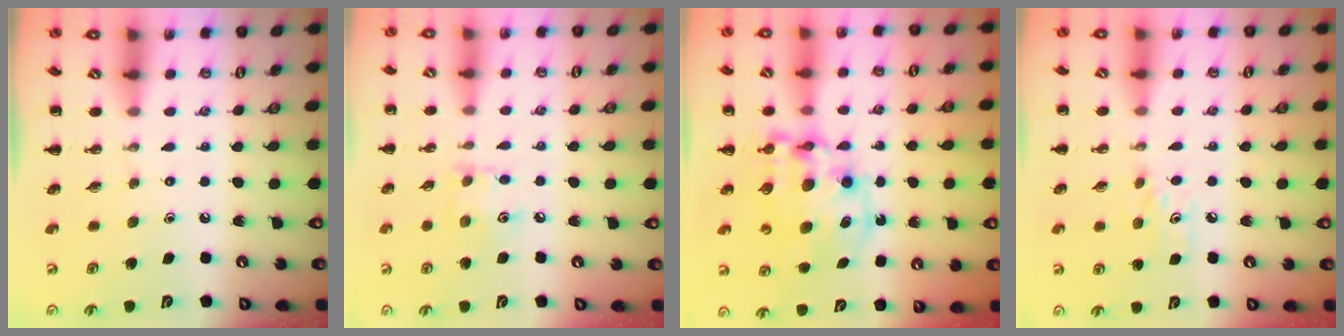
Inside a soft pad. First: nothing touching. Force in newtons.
{"total": 5.8, "press": 5.8, "slide": 1.0}
{"total": 11.0, "press": 10.7, "slide": 2.5}
{"total": 5.2, "press": 5.0, "slide": 1.6}